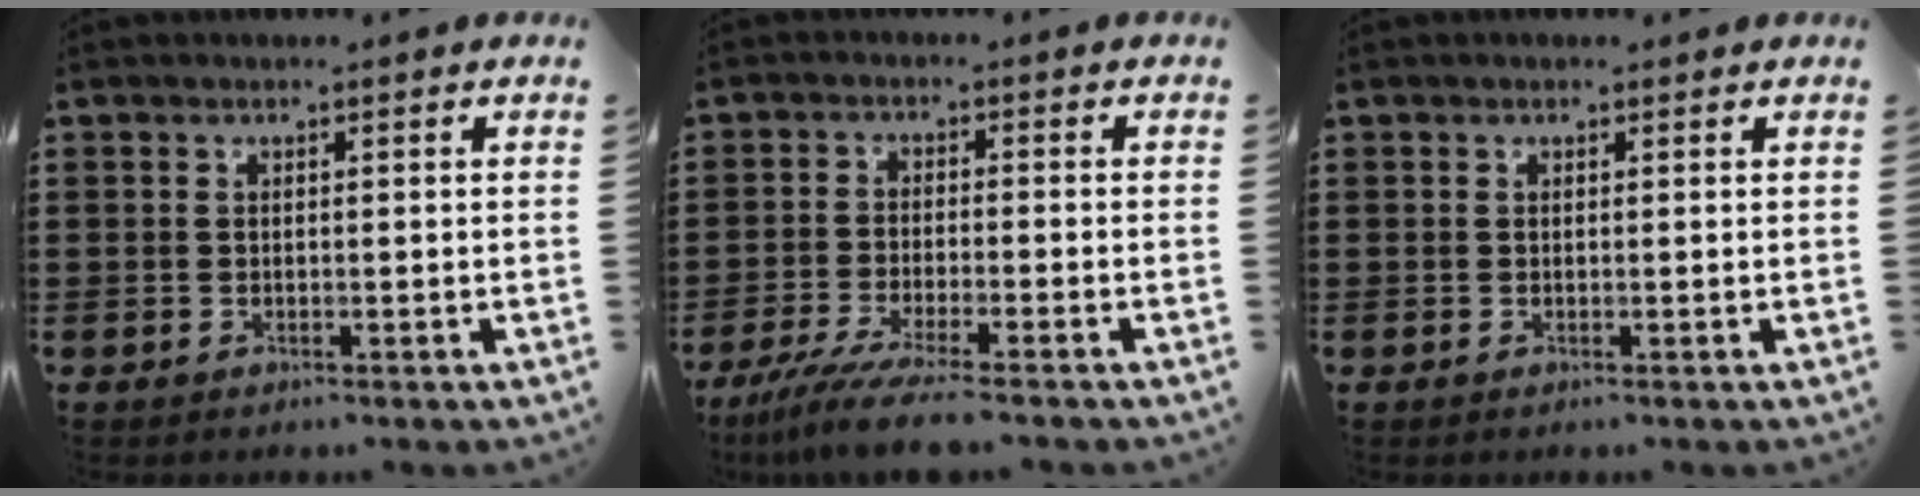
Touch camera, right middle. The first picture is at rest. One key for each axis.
{"total": 6.0, "fx": -4.9, "fy": -0.2, "fz": 3.4, "tx": -0.083, "ty": -0.026, "tz": -0.095}
{"total": 0.0}